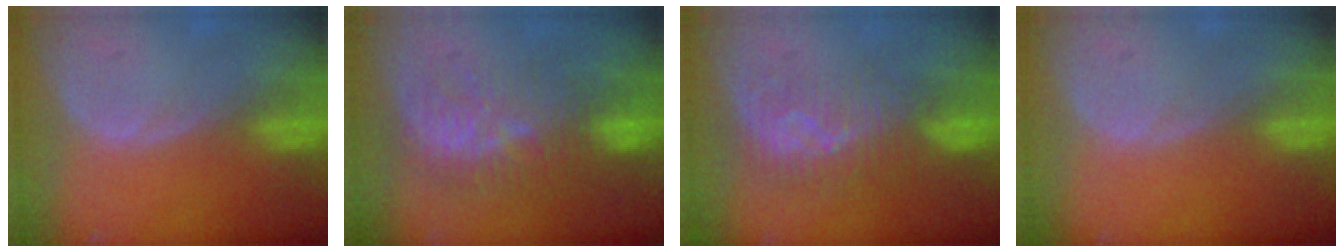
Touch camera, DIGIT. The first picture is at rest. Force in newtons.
{"total": 9.4, "press": 9.0, "slide": 2.7}
{"total": 8.2, "press": 7.4, "slide": 3.6}
{"total": 0.0}